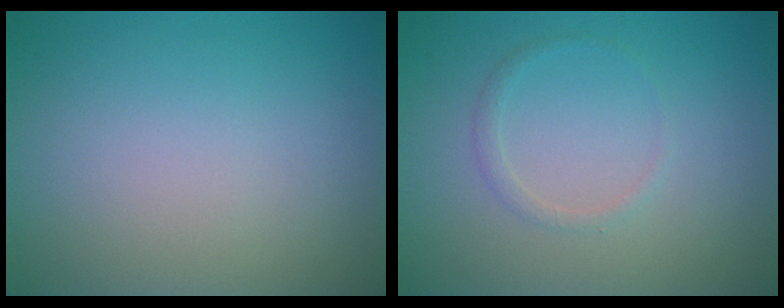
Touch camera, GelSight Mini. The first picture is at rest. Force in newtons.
{"total": 0.9, "press": 0.9, "slide": 0.0}